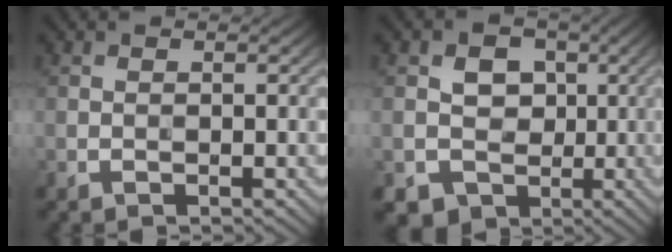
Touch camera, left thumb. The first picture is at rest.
{"total": 7.1, "force": [-0.4, 6.4, 3.1], "torque": [-0.047, 0.007, -0.027]}